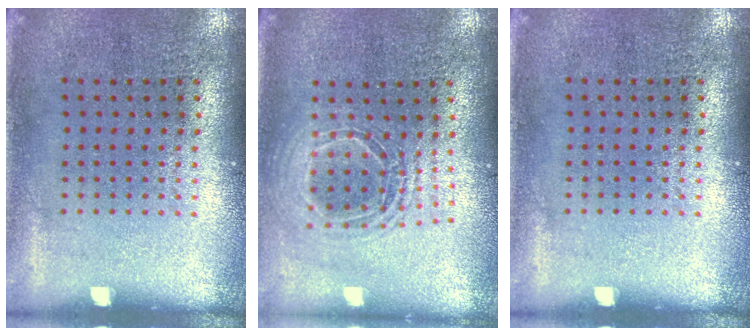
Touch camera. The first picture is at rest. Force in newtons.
{"total": 1.5, "press": 1.3, "slide": 0.7}
{"total": 0.0}